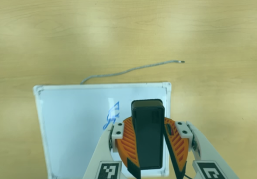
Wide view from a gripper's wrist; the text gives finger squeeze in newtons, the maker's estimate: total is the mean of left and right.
{"total": 10.4, "left": 10.6, "right": 10.3}